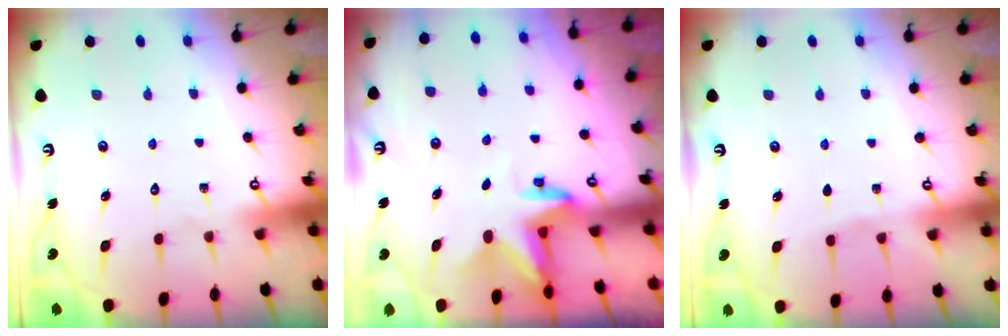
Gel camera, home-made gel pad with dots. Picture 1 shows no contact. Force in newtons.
{"total": 2.9, "press": 2.9, "slide": 0.1}
{"total": 2.1, "press": 2.1, "slide": 0.3}